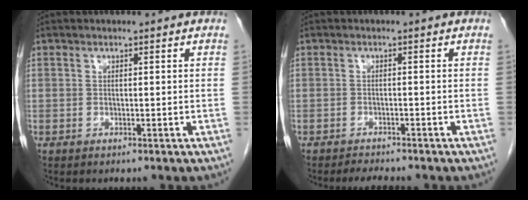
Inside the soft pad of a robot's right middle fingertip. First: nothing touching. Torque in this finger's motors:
{"motor_torque": [0.41, -0.24, 0.02, 0.01]}